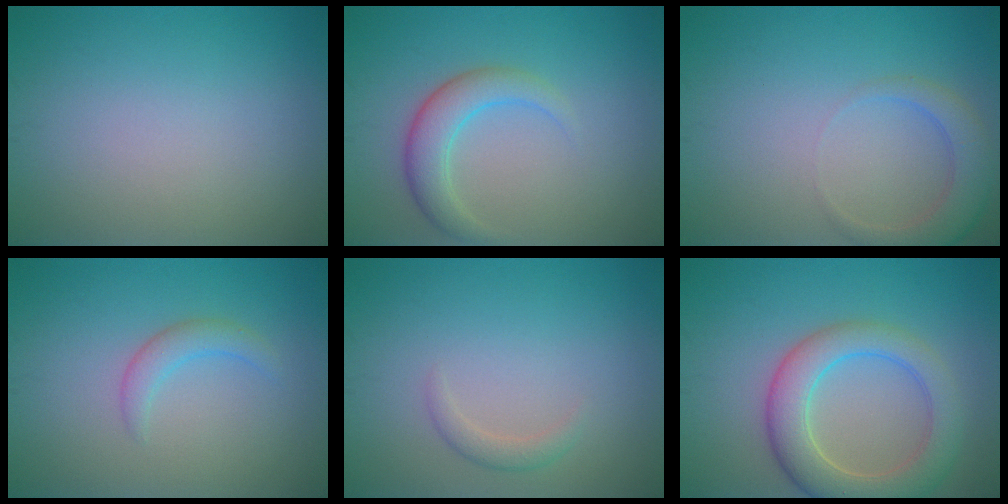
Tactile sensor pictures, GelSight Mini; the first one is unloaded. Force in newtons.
{"total": 3.5, "press": 3.5, "slide": 0.2}
{"total": 3.2, "press": 3.2, "slide": 0.4}
{"total": 1.9, "press": 1.8, "slide": 0.3}
{"total": 1.3, "press": 1.3, "slide": 0.1}
{"total": 6.1, "press": 6.1, "slide": 0.5}